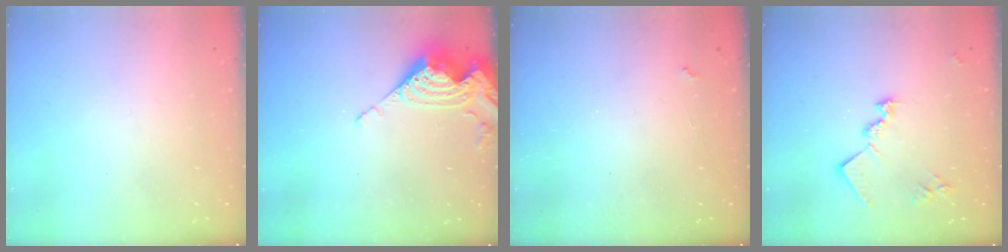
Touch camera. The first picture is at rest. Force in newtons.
{"total": 9.7, "press": 9.7, "slide": 0.9}
{"total": 2.3, "press": 2.3, "slide": 0.4}
{"total": 13.0, "press": 13.0, "slide": 0.3}